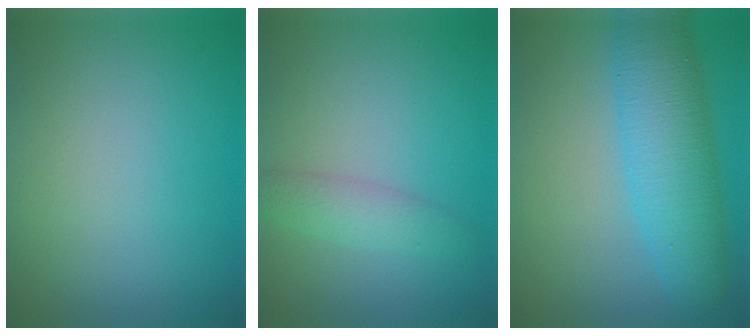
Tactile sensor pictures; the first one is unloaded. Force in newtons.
{"total": 2.2, "press": 2.2, "slide": 0.0}
{"total": 6.5, "press": 6.5, "slide": 0.1}